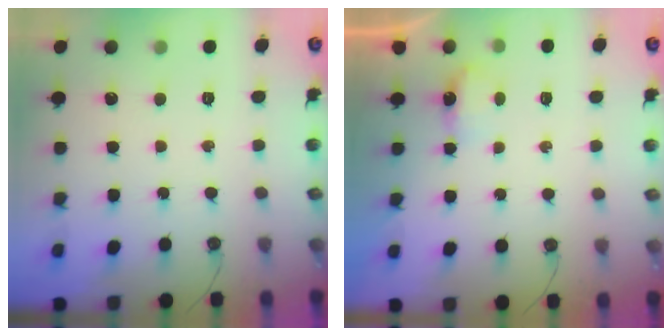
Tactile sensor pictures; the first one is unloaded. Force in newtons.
{"total": 11.7, "press": 4.2, "slide": 10.9}